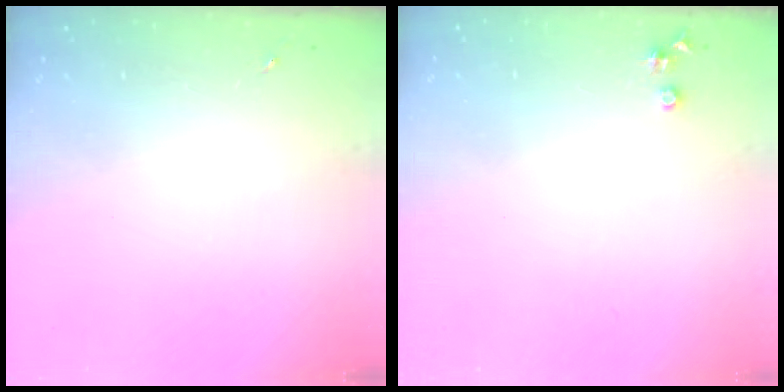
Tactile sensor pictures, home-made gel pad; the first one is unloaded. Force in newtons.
{"total": 3.6, "press": 3.5, "slide": 0.5}